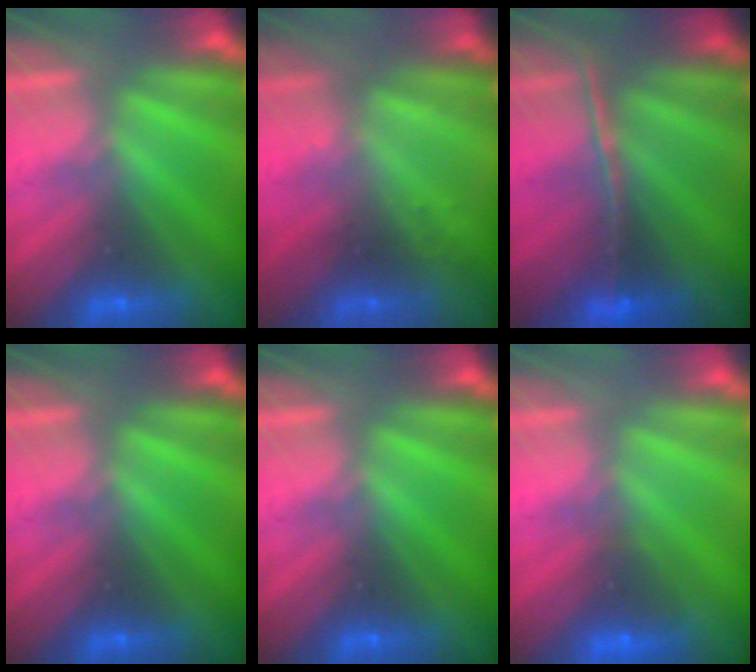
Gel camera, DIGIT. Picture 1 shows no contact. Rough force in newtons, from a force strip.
{"total": 2.3}
{"total": 1.7}
{"total": 0.0}
{"total": 0.0}
{"total": 2.0}